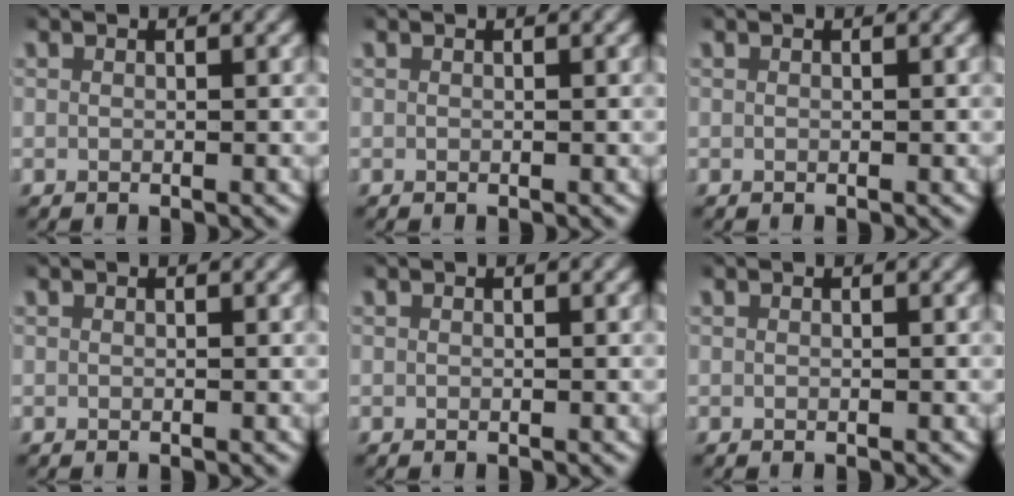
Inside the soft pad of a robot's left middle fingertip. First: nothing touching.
{"total": 0.0}
{"total": 0.0}
{"total": 0.0}
{"total": 0.0}
{"total": 0.0}